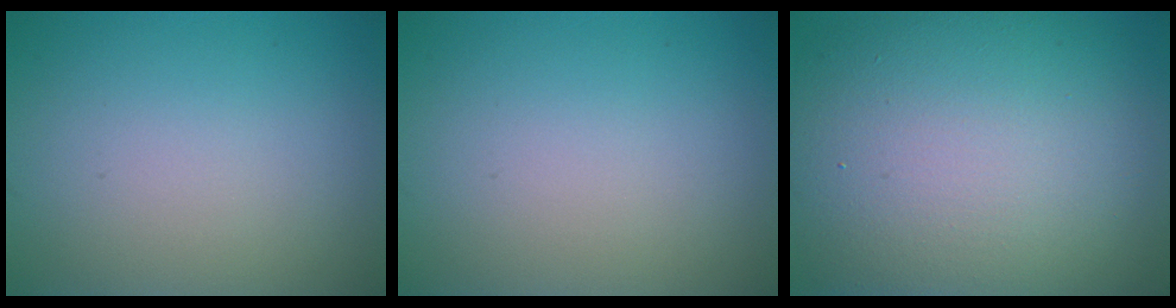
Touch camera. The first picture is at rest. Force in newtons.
{"total": 0.0}
{"total": 15.0, "press": 15.0, "slide": 0.9}